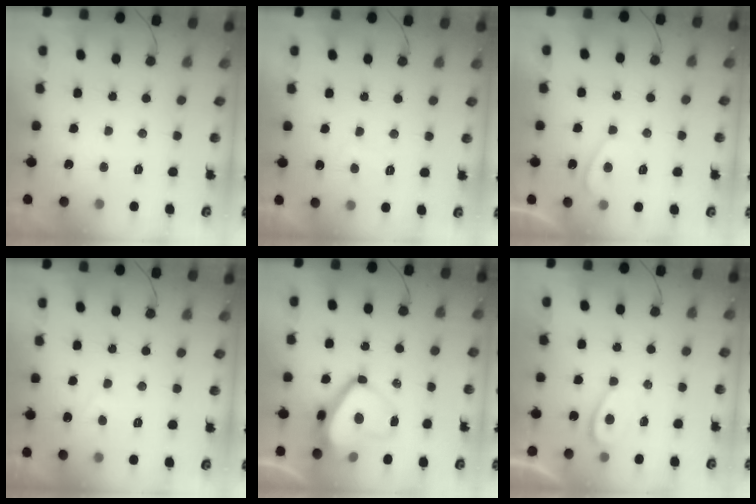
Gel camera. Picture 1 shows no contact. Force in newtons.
{"total": 2.8, "press": 2.7, "slide": 0.7}
{"total": 2.7, "press": 2.7, "slide": 0.4}
{"total": 2.6, "press": 2.5, "slide": 0.6}
{"total": 13.5, "press": 13.3, "slide": 2.3}
{"total": 1.4, "press": 1.3, "slide": 0.5}